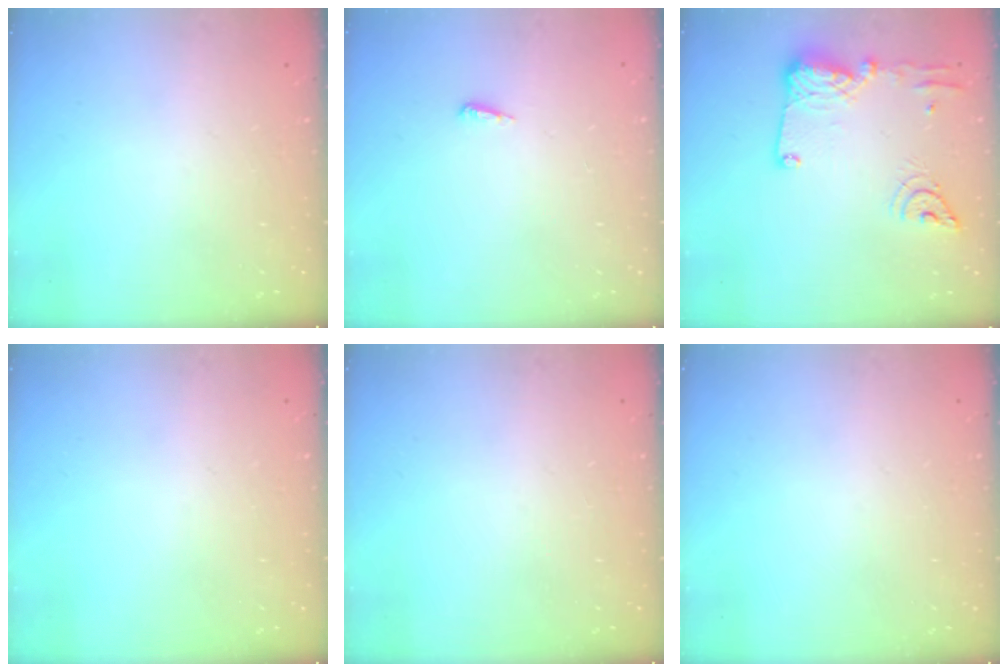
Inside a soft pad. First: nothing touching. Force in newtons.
{"total": 3.6, "press": 3.5, "slide": 0.6}
{"total": 15.6, "press": 15.5, "slide": 1.8}
{"total": 0.0}
{"total": 0.0}
{"total": 0.0}